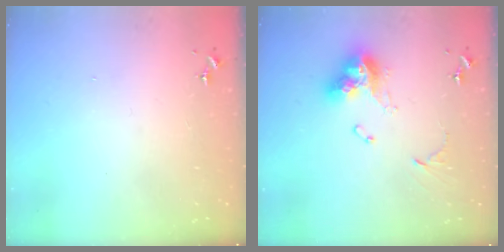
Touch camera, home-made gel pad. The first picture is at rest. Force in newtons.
{"total": 14.1, "press": 14.1, "slide": 1.2}